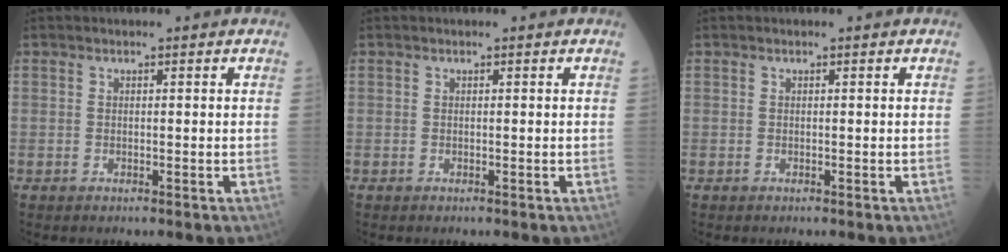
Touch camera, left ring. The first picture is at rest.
{"total": 0.0}
{"total": 0.0}